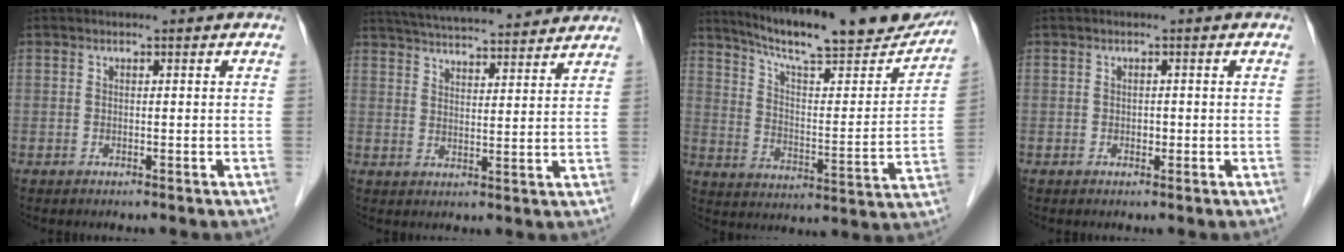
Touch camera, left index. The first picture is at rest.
{"total": 19.6, "force": [18.0, 2.5, 7.6], "torque": [-0.127, 0.036, 0.254]}
{"total": 23.5, "force": [20.8, 3.3, 10.6], "torque": [-0.161, -0.032, 0.287]}
{"total": 0.7, "force": [-0.3, 0.5, 0.4], "torque": [-0.007, 0.000, -0.005]}